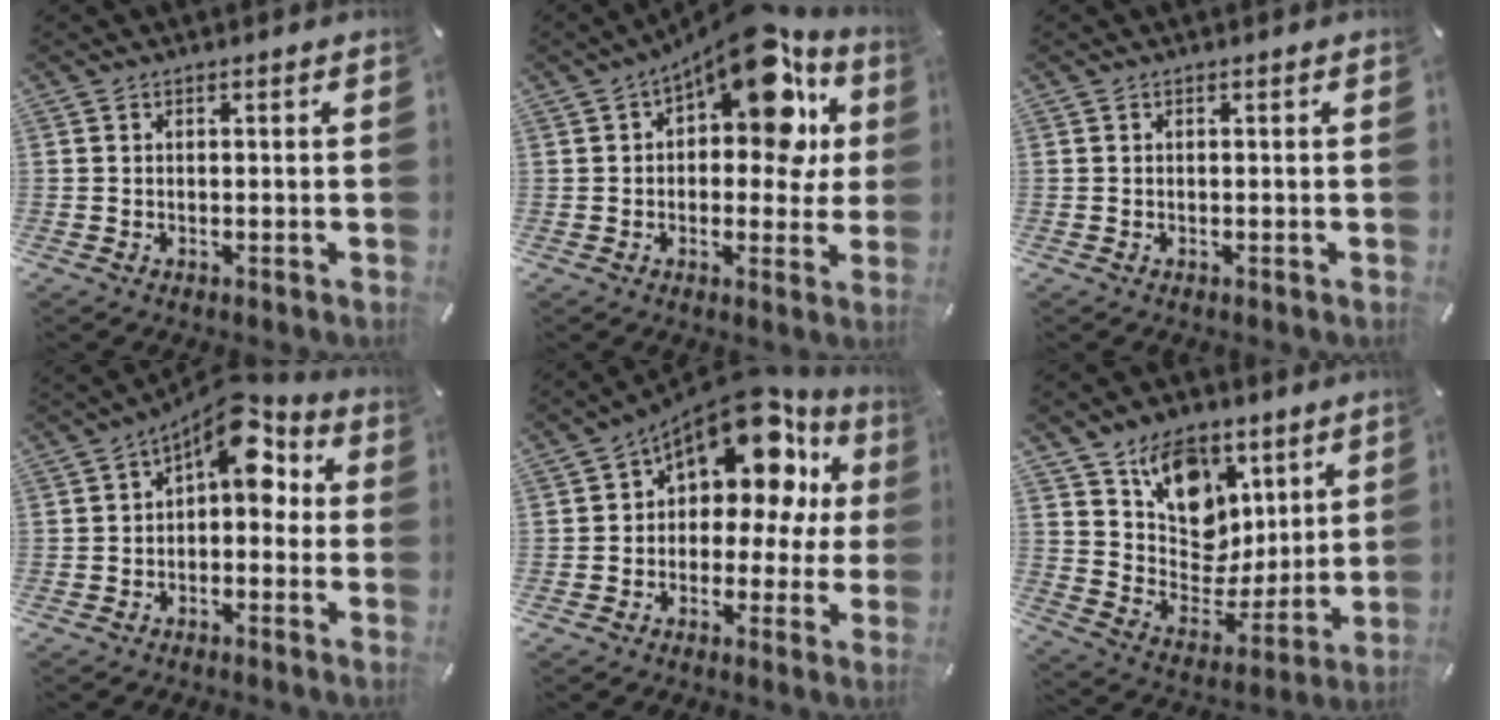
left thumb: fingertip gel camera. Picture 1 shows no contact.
{"total": 17.9, "force": [8.4, 8.6, 13.2], "torque": [-0.177, -0.053, 0.138]}
{"total": 0.0}
{"total": 10.4, "force": [4.9, 5.2, 7.5], "torque": [-0.116, -0.033, 0.082]}
{"total": 16.6, "force": [8.8, 9.1, 10.8], "torque": [-0.167, -0.067, 0.147]}
{"total": 13.8, "force": [6.8, 11.1, 4.7], "torque": [-0.055, -0.055, 0.130]}